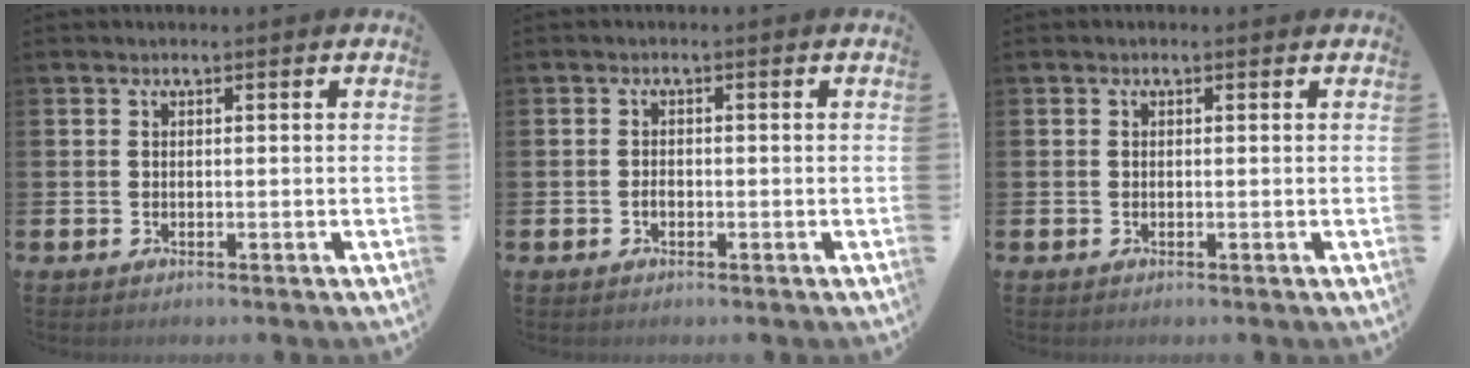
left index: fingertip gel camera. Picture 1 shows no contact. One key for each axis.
{"total": 1.1, "fx": -0.5, "fy": 0.6, "fz": 0.7, "tx": -0.013, "ty": 0.002, "tz": -0.011}
{"total": 0.0}